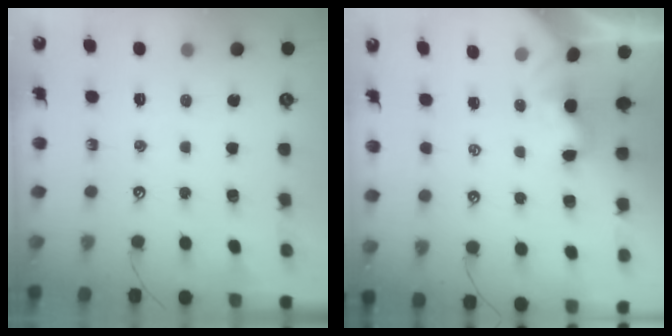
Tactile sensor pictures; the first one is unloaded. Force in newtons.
{"total": 1.9, "press": 1.8, "slide": 0.6}